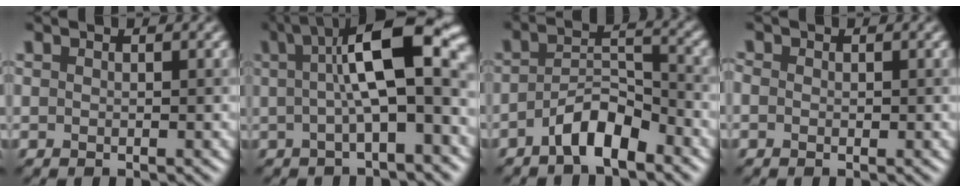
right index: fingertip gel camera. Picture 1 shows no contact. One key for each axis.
{"total": 9.7, "fx": 1.2, "fy": 2.5, "fz": 9.3, "tx": -0.126, "ty": 0.032, "tz": 0.011}
{"total": 4.8, "fx": -3.0, "fy": 1.7, "fz": 3.3, "tx": -0.054, "ty": 0.016, "tz": -0.055}
{"total": 1.5, "fx": 0.3, "fy": 1.2, "fz": 0.8, "tx": -0.008, "ty": 0.009, "tz": -0.008}